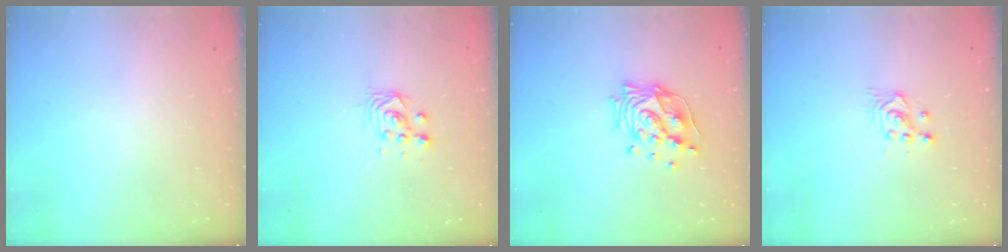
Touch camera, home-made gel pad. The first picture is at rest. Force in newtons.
{"total": 2.8, "press": 2.8, "slide": 0.2}
{"total": 14.4, "press": 14.3, "slide": 1.7}
{"total": 2.4, "press": 2.4, "slide": 0.2}